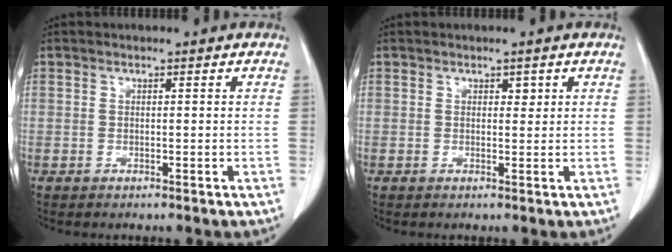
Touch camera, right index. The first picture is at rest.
{"total": 1.0, "force": [0.5, 0.6, 0.6], "torque": [-0.004, -0.002, 0.006]}